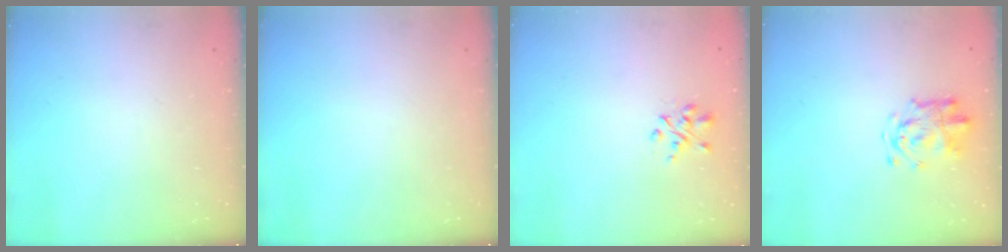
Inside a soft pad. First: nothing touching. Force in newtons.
{"total": 0.0}
{"total": 2.9, "press": 2.6, "slide": 1.2}
{"total": 4.5, "press": 4.4, "slide": 0.9}